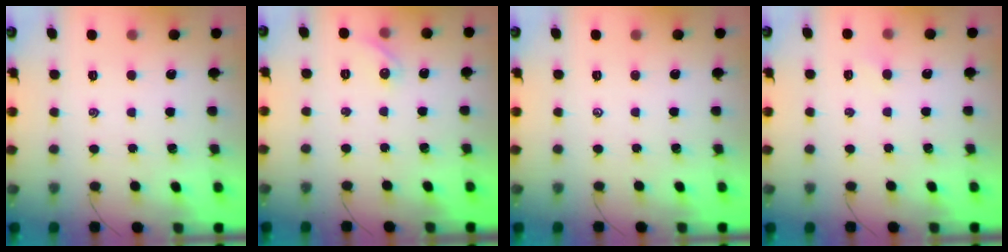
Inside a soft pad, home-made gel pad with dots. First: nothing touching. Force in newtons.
{"total": 4.9, "press": 4.7, "slide": 1.3}
{"total": 0.0}
{"total": 1.5, "press": 1.4, "slide": 0.6}